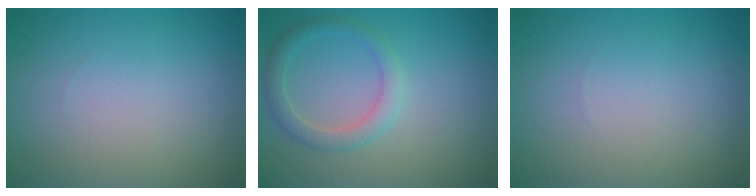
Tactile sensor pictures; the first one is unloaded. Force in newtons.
{"total": 2.3, "press": 2.3, "slide": 0.1}
{"total": 0.0}